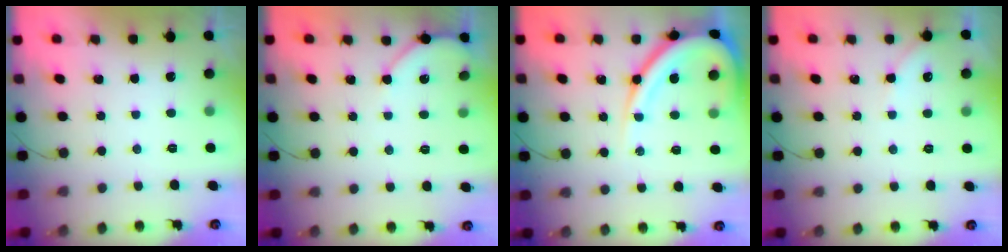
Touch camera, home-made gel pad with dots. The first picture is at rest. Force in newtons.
{"total": 5.0, "press": 4.9, "slide": 0.7}
{"total": 14.9, "press": 14.8, "slide": 1.5}
{"total": 2.4, "press": 2.4, "slide": 0.4}